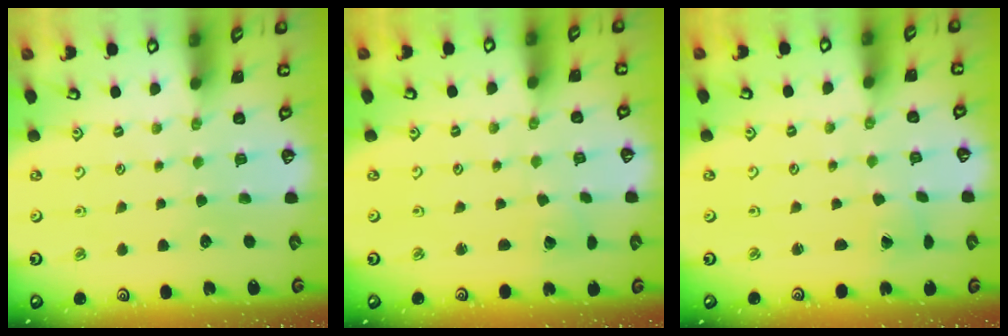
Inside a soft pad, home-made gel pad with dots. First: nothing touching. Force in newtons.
{"total": 1.3, "press": 1.3, "slide": 0.0}
{"total": 1.1, "press": 1.1, "slide": 0.0}